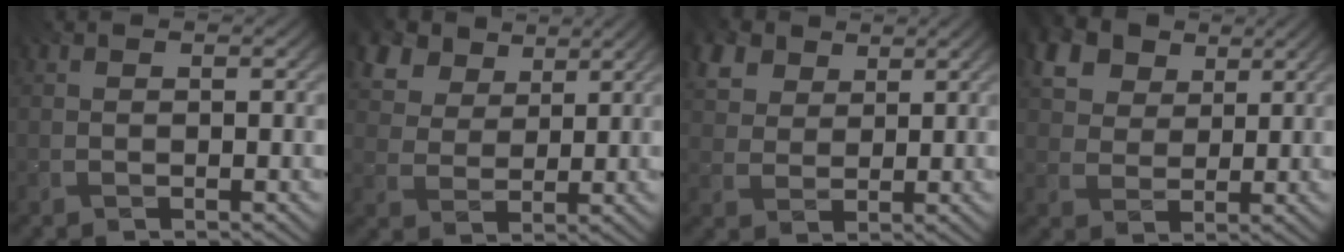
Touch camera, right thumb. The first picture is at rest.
{"total": 8.5, "force": [5.1, 5.3, 4.3], "torque": [-0.132, 0.005, 0.094]}
{"total": 6.1, "force": [3.7, 3.9, 2.8], "torque": [-0.089, 0.010, 0.070]}
{"total": 9.7, "force": [5.3, 6.5, 4.8], "torque": [-0.147, 0.004, 0.093]}